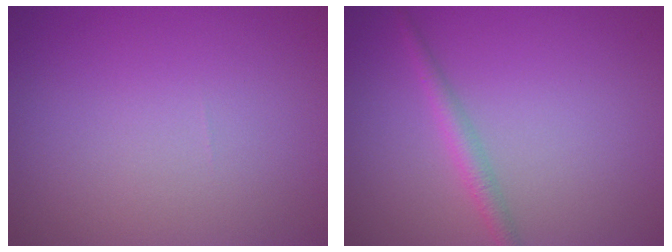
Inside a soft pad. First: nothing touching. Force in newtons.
{"total": 1.7, "press": 1.7, "slide": 0.0}